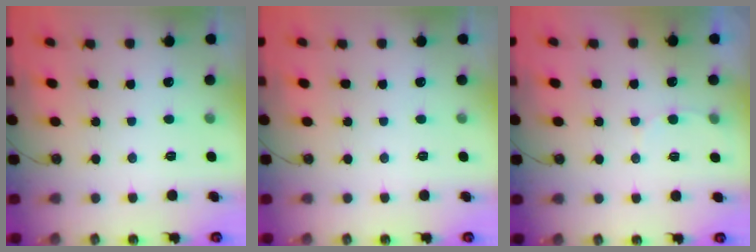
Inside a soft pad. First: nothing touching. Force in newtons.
{"total": 0.0}
{"total": 4.4, "press": 4.4, "slide": 0.5}